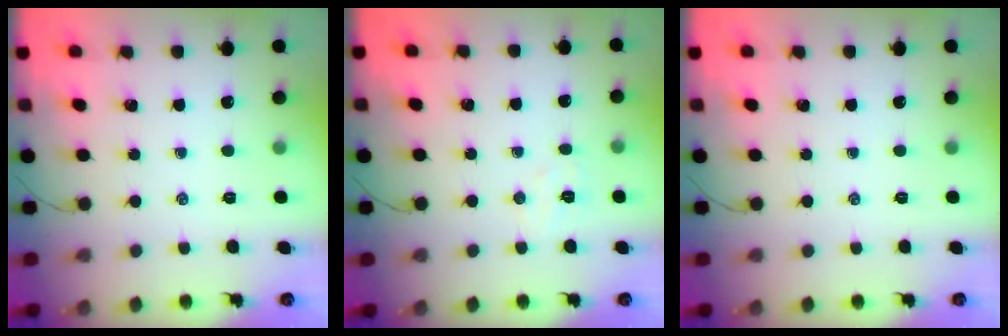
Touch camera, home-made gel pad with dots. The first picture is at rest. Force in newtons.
{"total": 4.4, "press": 4.3, "slide": 0.8}
{"total": 0.0}